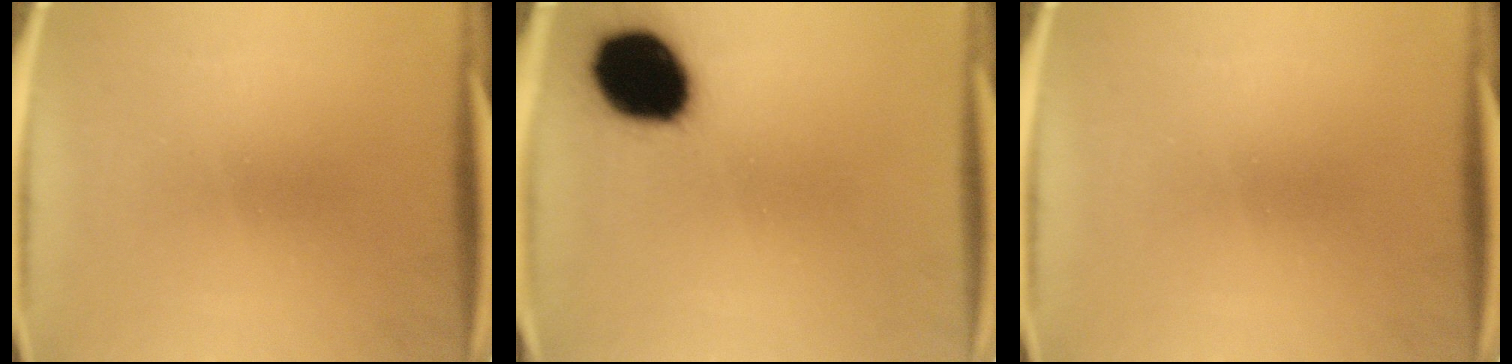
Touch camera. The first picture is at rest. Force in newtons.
{"total": 18.3}
{"total": 0.0}